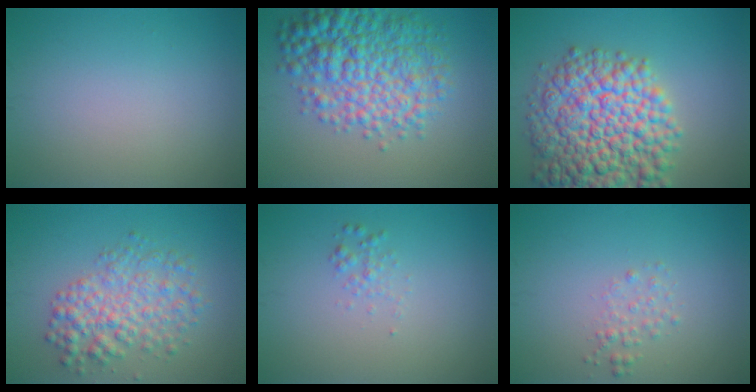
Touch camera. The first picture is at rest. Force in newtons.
{"total": 8.1, "press": 8.1, "slide": 0.1}
{"total": 12.1, "press": 12.1, "slide": 0.5}
{"total": 4.8, "press": 4.8, "slide": 0.1}
{"total": 1.0, "press": 1.0, "slide": 0.0}
{"total": 1.3, "press": 1.3, "slide": 0.1}